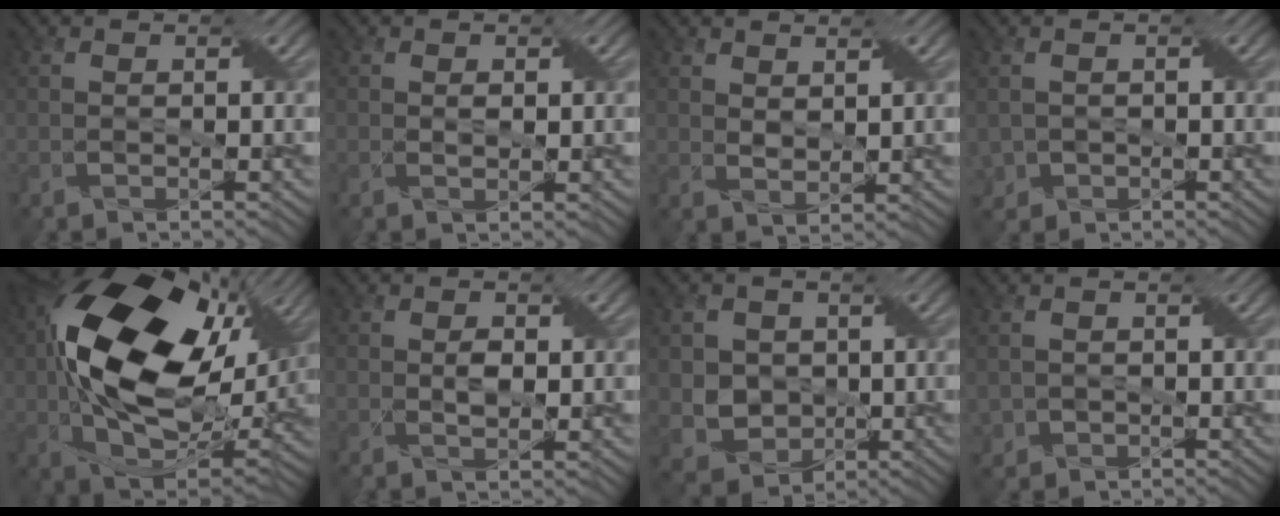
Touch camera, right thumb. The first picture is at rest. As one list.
[{"total": 1.3, "force": [0.4, 0.8, 1.0], "torque": [-0.017, -0.004, 0.006]}, {"total": 2.2, "force": [1.8, 1.0, 0.9], "torque": [-0.022, -0.005, 0.037]}, {"total": 2.4, "force": [-0.7, 2.2, 0.8], "torque": [-0.028, -0.011, -0.016]}, {"total": 22.1, "force": [4.9, 13.4, 16.9], "torque": [-0.356, 0.012, 0.081]}, {"total": 2.0, "force": [0.3, 1.1, 1.6], "torque": [-0.031, -0.003, 0.006]}, {"total": 5.4, "force": [0.4, 5.1, 1.8], "torque": [-0.057, -0.012, 0.001]}, {"total": 1.7, "force": [-0.4, 1.6, 0.2], "torque": [-0.014, -0.011, -0.010]}]